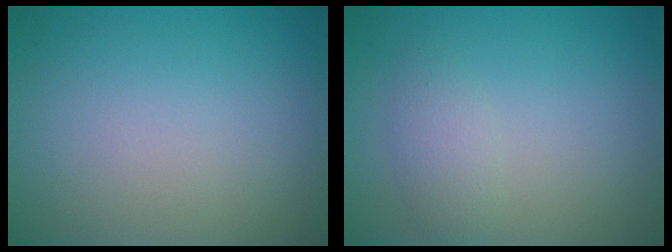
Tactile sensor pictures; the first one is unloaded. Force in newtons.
{"total": 1.9, "press": 1.9, "slide": 0.1}